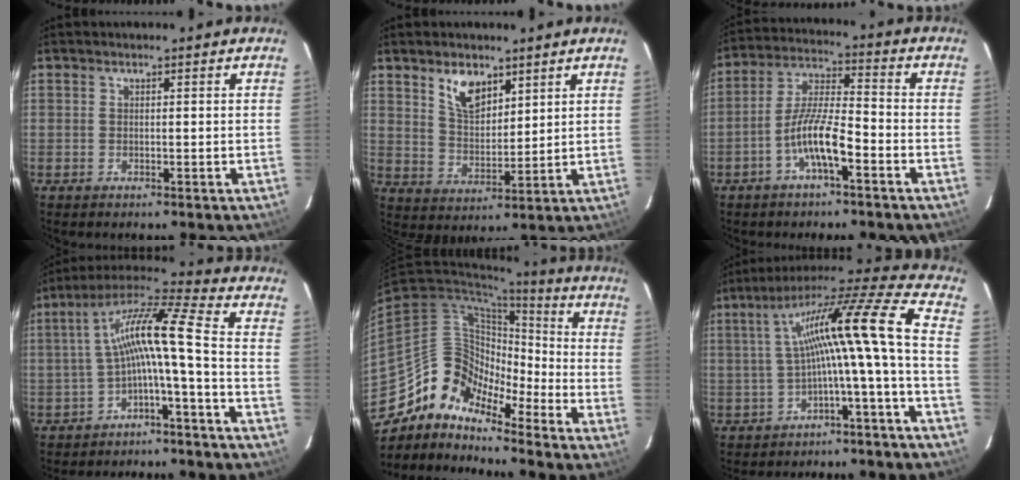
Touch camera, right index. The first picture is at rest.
{"total": 7.5, "force": [4.7, 3.9, 4.4], "torque": [-0.076, 0.007, 0.094]}
{"total": 9.1, "force": [-4.6, 1.7, 7.7], "torque": [-0.160, 0.007, -0.088]}
{"total": 11.3, "force": [-2.5, 0.0, 11.0], "torque": [-0.217, 0.020, -0.049]}
{"total": 13.0, "force": [-9.9, 6.7, 5.0], "torque": [-0.090, 0.017, -0.212]}
{"total": 16.3, "force": [-2.3, -0.3, 16.1], "torque": [-0.270, 0.010, -0.043]}